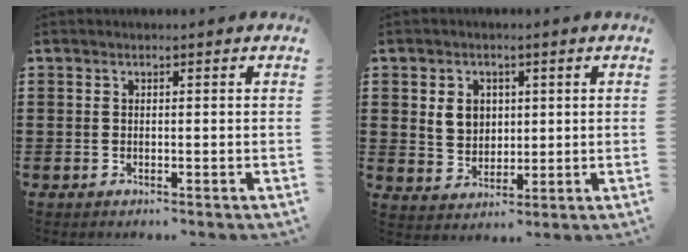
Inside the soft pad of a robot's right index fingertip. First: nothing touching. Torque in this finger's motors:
{"motor_torque": [0.28, -0.27, 0.28, 0.06]}